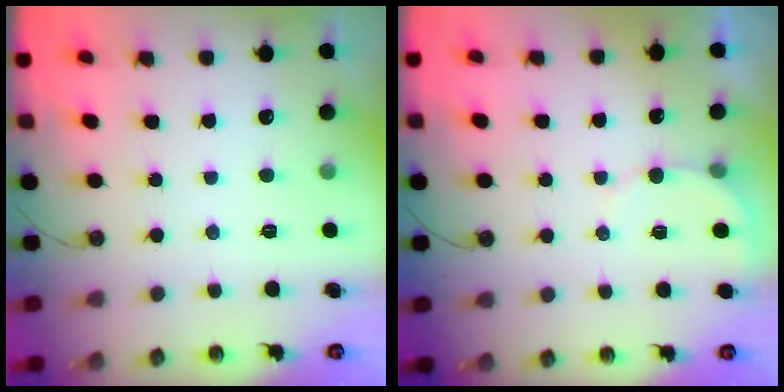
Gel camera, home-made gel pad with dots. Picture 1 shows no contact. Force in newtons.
{"total": 4.4, "press": 4.4, "slide": 0.3}